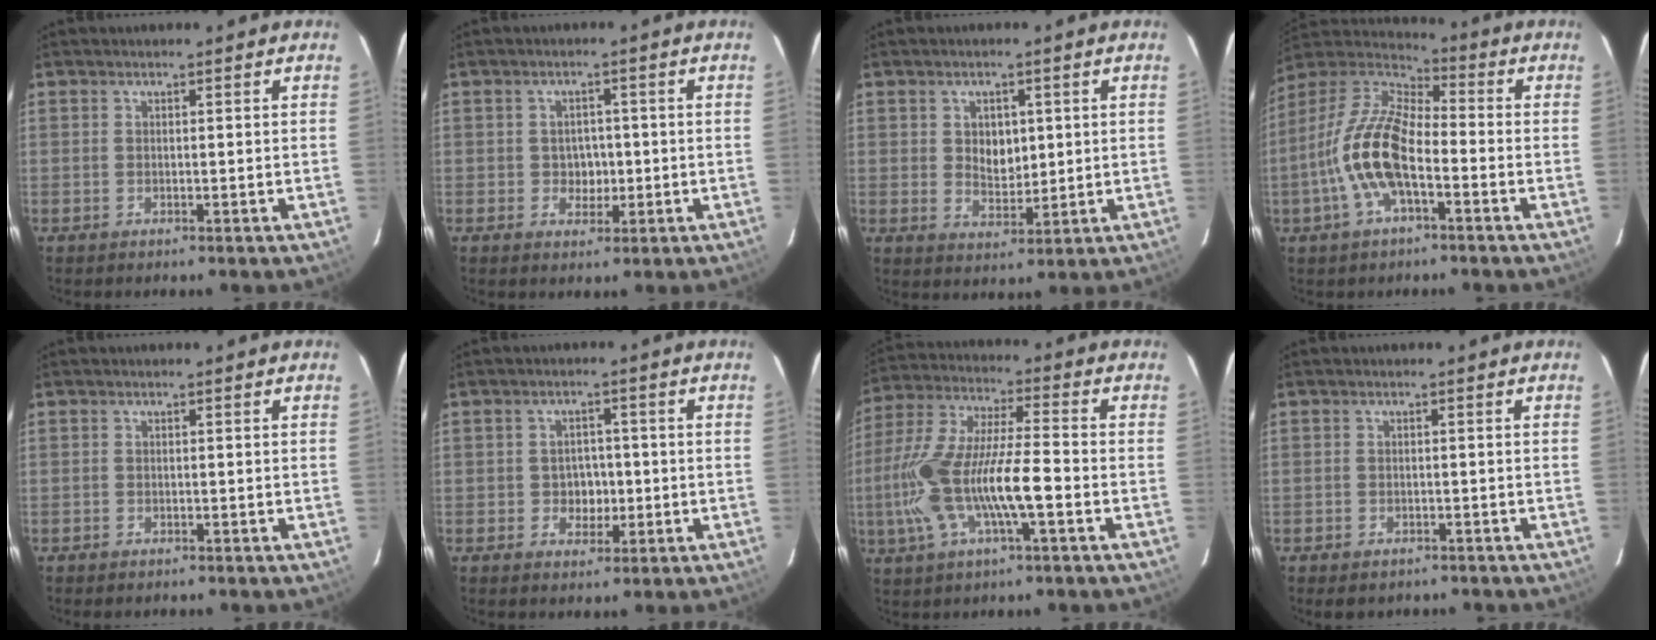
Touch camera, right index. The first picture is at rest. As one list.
[{"total": 3.3, "force": [-0.5, 3.1, 1.0], "torque": [-0.018, 0.007, 0.000]}, {"total": 5.2, "force": [1.0, 3.8, 3.3], "torque": [-0.053, 0.001, 0.022]}, {"total": 15.1, "force": [-4.6, 6.4, 12.8], "torque": [-0.262, 0.003, -0.095]}, {"total": 1.1, "force": [-1.0, 0.5, 0.2], "torque": [-0.010, 0.000, -0.016]}, {"total": 3.9, "force": [-0.8, 3.5, 1.4], "torque": [-0.026, 0.009, -0.005]}, {"total": 17.1, "force": [-5.3, 3.9, 15.7], "torque": [-0.317, -0.007, -0.098]}, {"total": 4.1, "force": [-3.1, 2.2, 1.5], "torque": [-0.036, -0.007, -0.041]}]